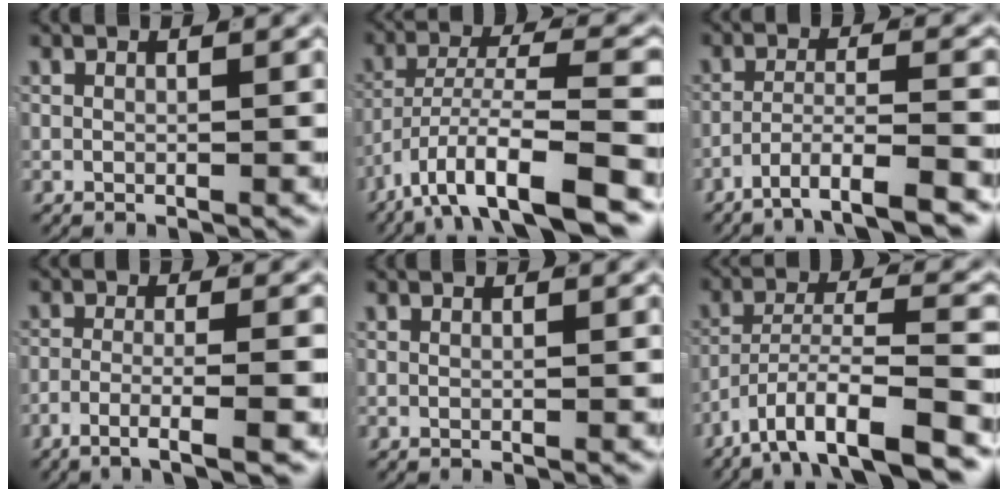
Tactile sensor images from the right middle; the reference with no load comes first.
{"total": 8.8, "force": [-5.4, 2.3, 6.6], "torque": [-0.100, -0.001, -0.082]}
{"total": 6.6, "force": [-5.4, 0.9, 3.7], "torque": [-0.052, -0.010, -0.083]}
{"total": 4.7, "force": [-3.5, 0.4, 3.2], "torque": [-0.058, -0.016, -0.055]}
{"total": 0.0}
{"total": 8.1, "force": [-5.5, 2.0, 5.5], "torque": [-0.081, -0.001, -0.086]}